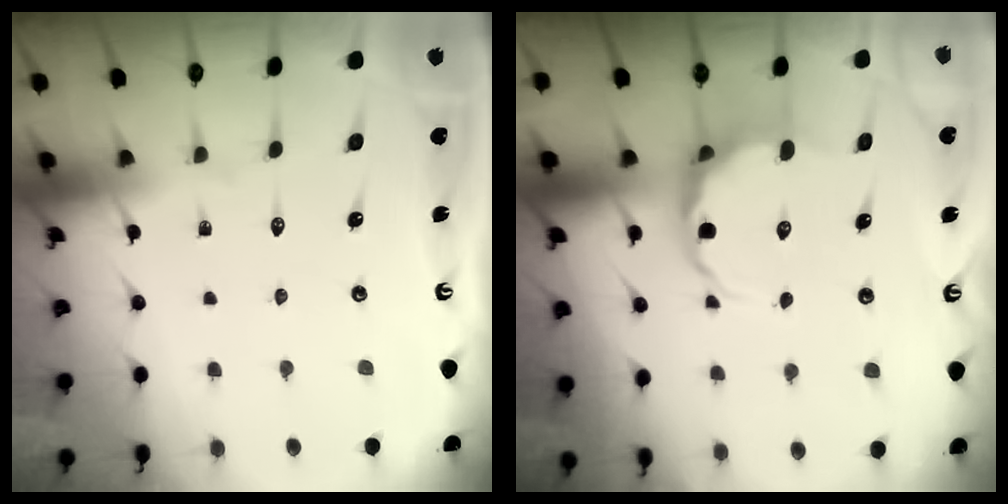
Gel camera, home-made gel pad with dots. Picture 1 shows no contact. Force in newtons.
{"total": 7.8, "press": 7.6, "slide": 1.8}